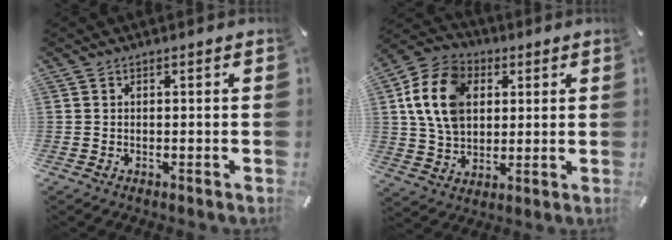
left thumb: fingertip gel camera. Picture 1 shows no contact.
{"total": 14.2, "force": [3.8, 11.1, 7.9], "torque": [-0.189, 0.008, 0.070]}